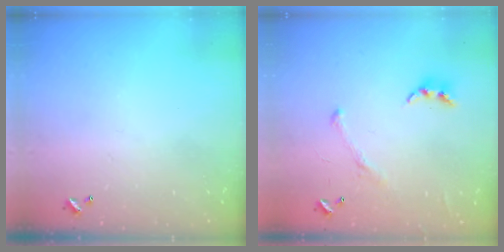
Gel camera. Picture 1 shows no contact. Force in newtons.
{"total": 2.3, "press": 2.3, "slide": 0.5}